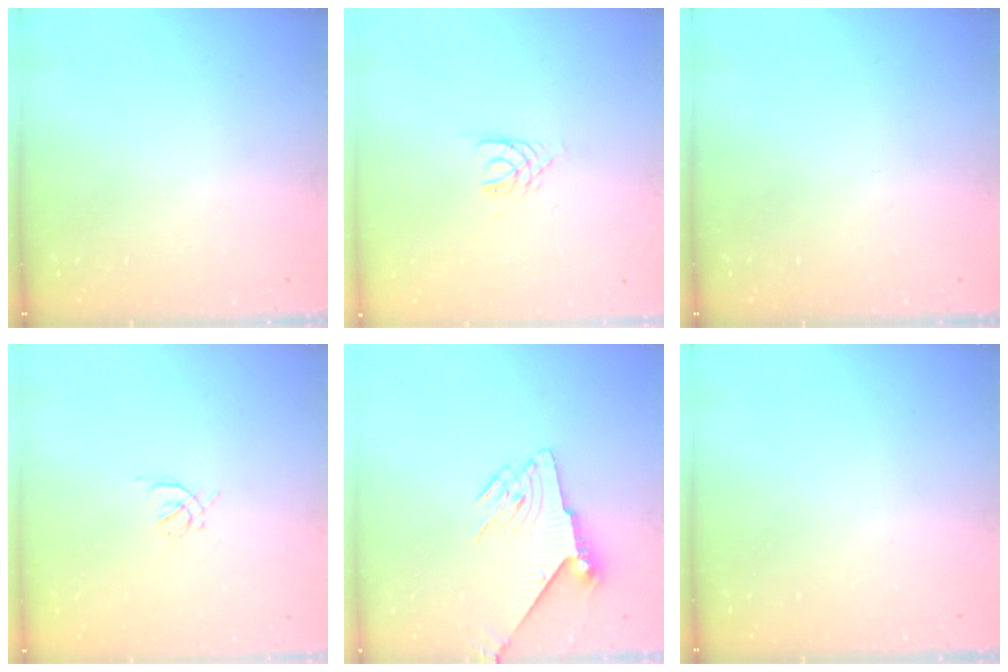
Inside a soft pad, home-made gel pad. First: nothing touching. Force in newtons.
{"total": 3.0, "press": 2.9, "slide": 0.4}
{"total": 0.0}
{"total": 1.2, "press": 1.2, "slide": 0.4}
{"total": 7.0, "press": 6.9, "slide": 1.1}
{"total": 0.0}